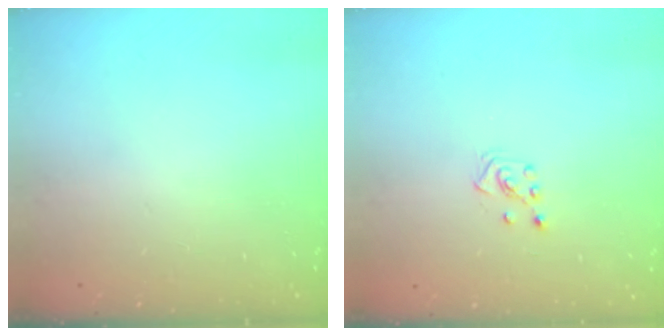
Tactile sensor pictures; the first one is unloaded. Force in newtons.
{"total": 2.6, "press": 2.5, "slide": 0.6}